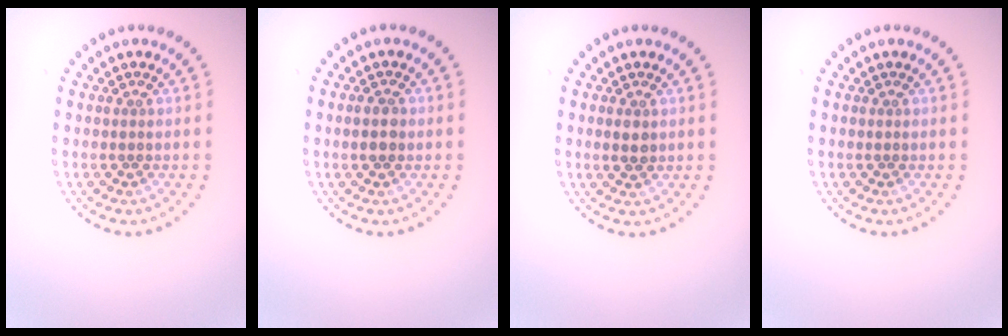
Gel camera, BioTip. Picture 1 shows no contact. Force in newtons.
{"total": 1.3, "press": 1.3, "slide": 0.1}
{"total": 1.4, "press": 1.4, "slide": 0.0}
{"total": 0.0}